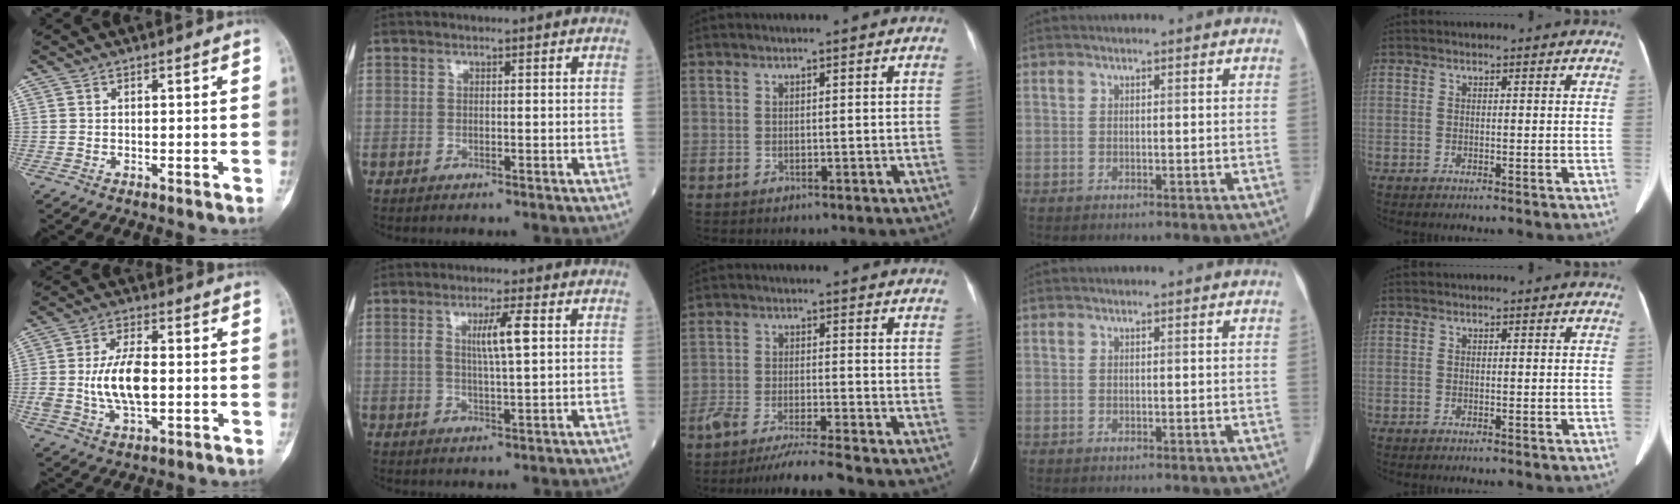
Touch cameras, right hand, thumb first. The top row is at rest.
{"thumb": {"total": 10.3, "force": [-0.4, 5.1, 9.0], "torque": [-0.172, 0.005, -0.005]}, "index": {"total": 5.1, "force": [1.2, 0.1, 4.9], "torque": [-0.091, 0.002, 0.021]}, "middle": {"total": 8.8, "force": [-7.7, -1.1, 4.1], "torque": [-0.059, -0.031, -0.130]}}